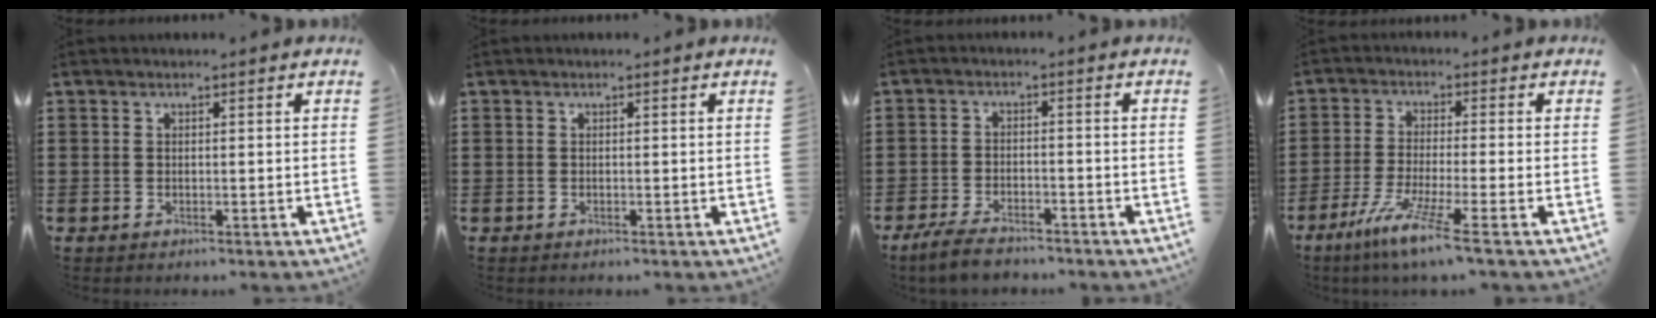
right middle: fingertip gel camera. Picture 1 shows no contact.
{"total": 0.0}
{"total": 4.1, "force": [-3.6, 0.9, 1.6], "torque": [-0.043, -0.001, -0.073]}
{"total": 6.6, "force": [-4.6, -0.6, 4.8], "torque": [-0.097, -0.021, -0.084]}